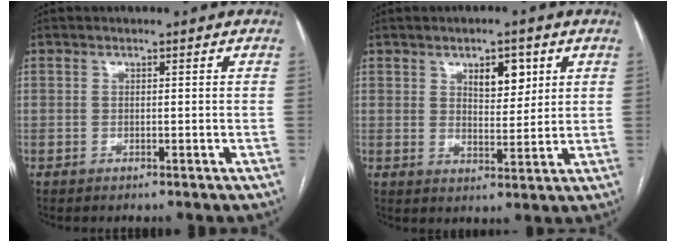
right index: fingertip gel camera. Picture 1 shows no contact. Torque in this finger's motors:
{"motor_torque": [0.12, 0.13, 0.09, 0.05]}